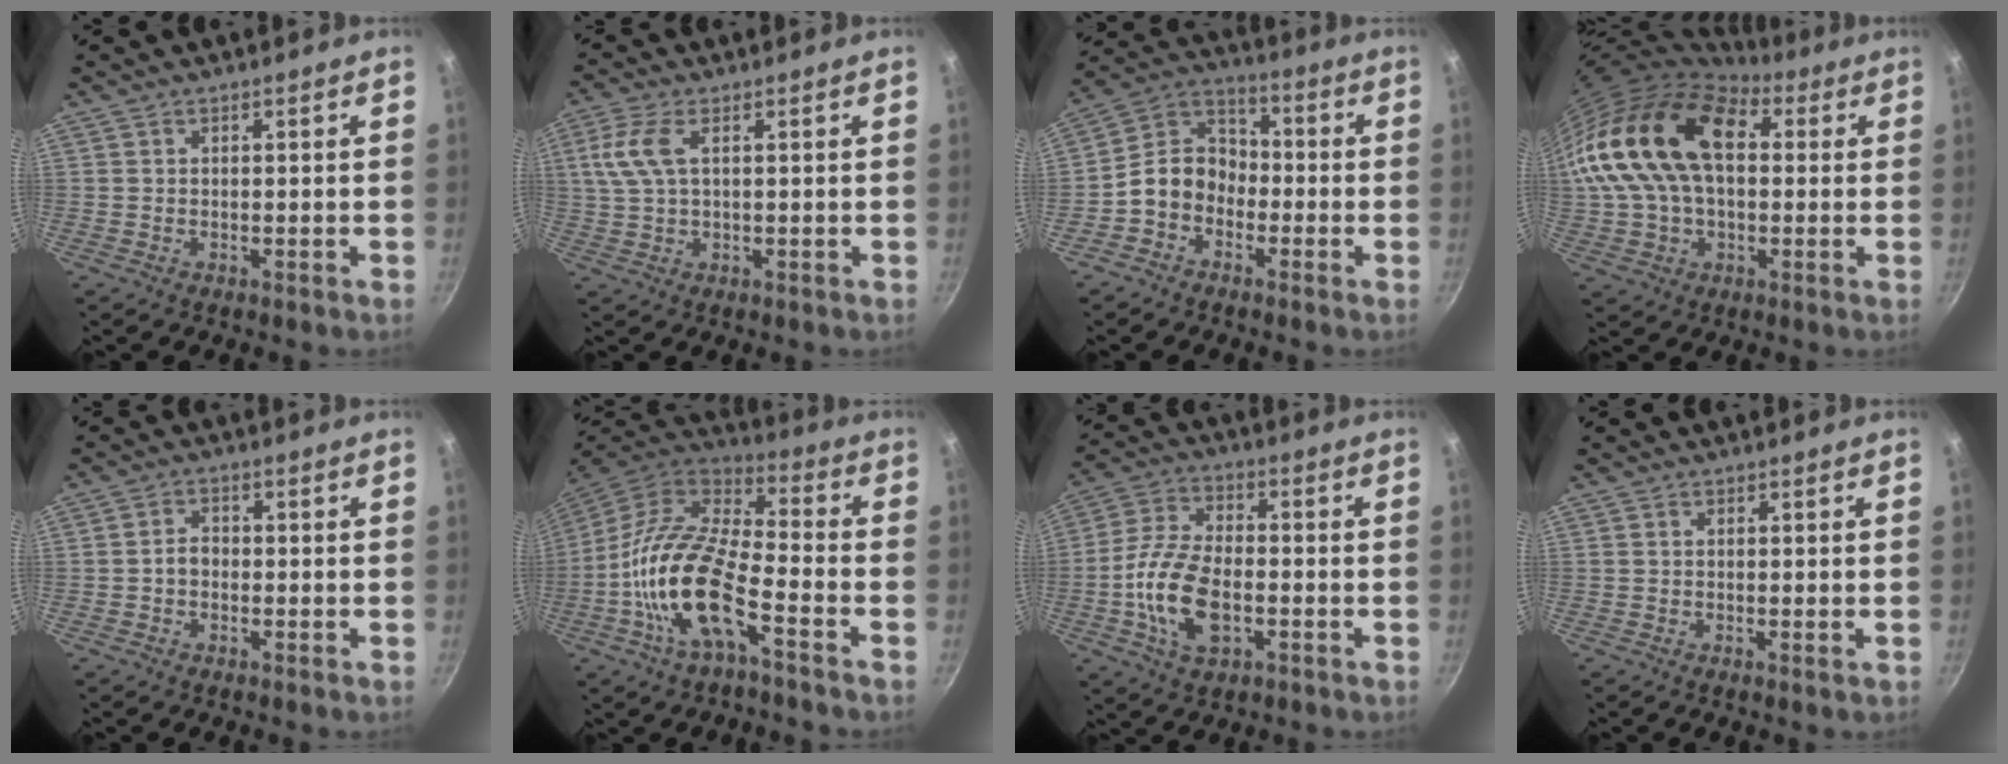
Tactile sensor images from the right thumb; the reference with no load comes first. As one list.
[{"total": 6.8, "force": [1.8, 3.2, 5.7], "torque": [-0.128, 0.011, 0.034]}, {"total": 9.7, "force": [-3.2, 7.6, 5.0], "torque": [-0.053, 0.049, -0.083]}, {"total": 23.5, "force": [4.3, 14.9, 17.6], "torque": [-0.328, 0.031, 0.066]}, {"total": 2.7, "force": [-0.6, 2.0, 1.6], "torque": [-0.017, 0.015, -0.013]}, {"total": 18.5, "force": [-6.8, 7.2, 15.6], "torque": [-0.296, 0.044, -0.148]}, {"total": 13.3, "force": [-3.3, 7.3, 10.6], "torque": [-0.207, 0.025, -0.070]}, {"total": 0.5, "force": [0.0, 0.0, 0.5], "torque": [-0.010, -0.002, -0.003]}]